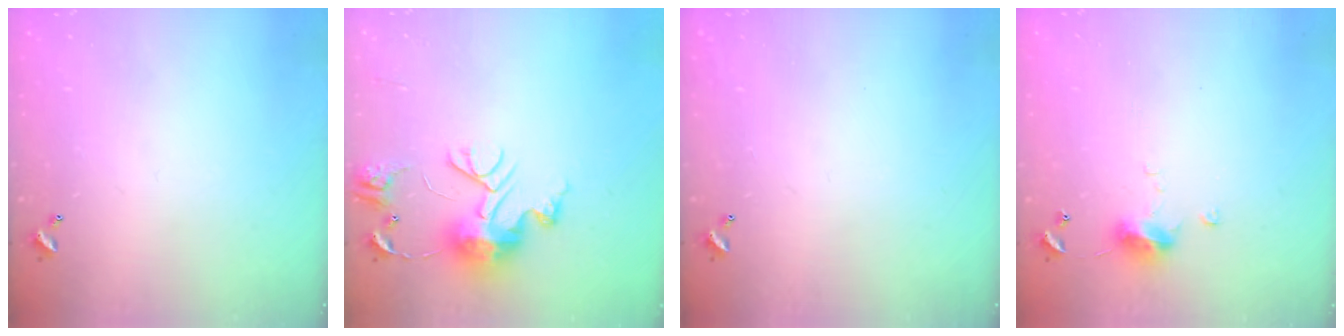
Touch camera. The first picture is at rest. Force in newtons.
{"total": 12.5, "press": 12.4, "slide": 0.9}
{"total": 0.0}
{"total": 5.8, "press": 5.7, "slide": 0.7}